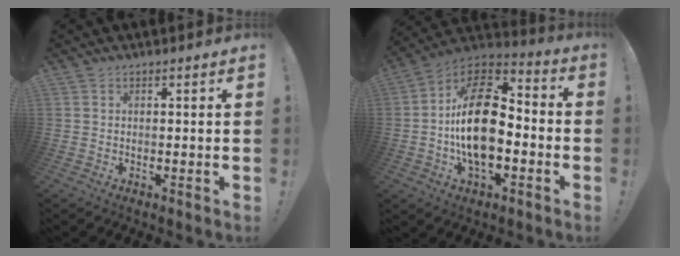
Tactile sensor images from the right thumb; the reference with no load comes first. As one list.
[{"total": 21.5, "force": [-2.3, 12.5, 17.4], "torque": [-0.307, 0.024, -0.036]}]